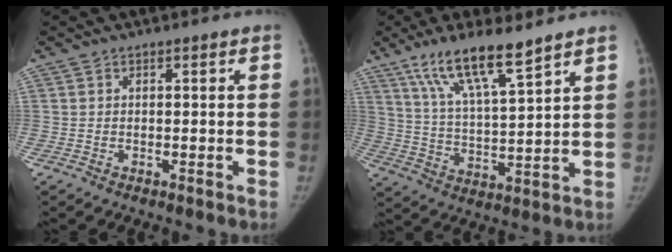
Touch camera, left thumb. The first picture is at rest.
{"total": 13.5, "force": [9.3, 2.3, 9.5], "torque": [-0.169, -0.044, 0.181]}